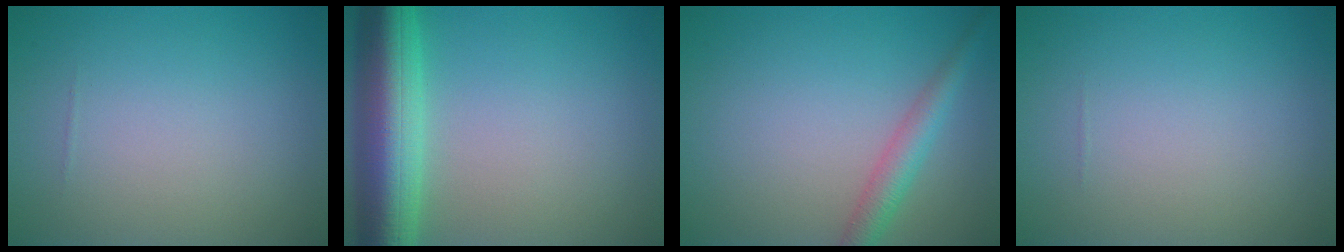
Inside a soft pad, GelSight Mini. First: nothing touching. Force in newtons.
{"total": 8.9, "press": 8.9, "slide": 0.3}
{"total": 2.8, "press": 2.8, "slide": 0.2}
{"total": 0.0}